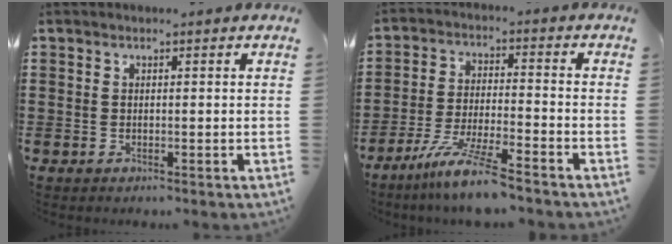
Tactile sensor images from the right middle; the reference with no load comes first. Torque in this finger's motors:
{"motor_torque": [1.84, -0.30, 0.55, 0.13]}